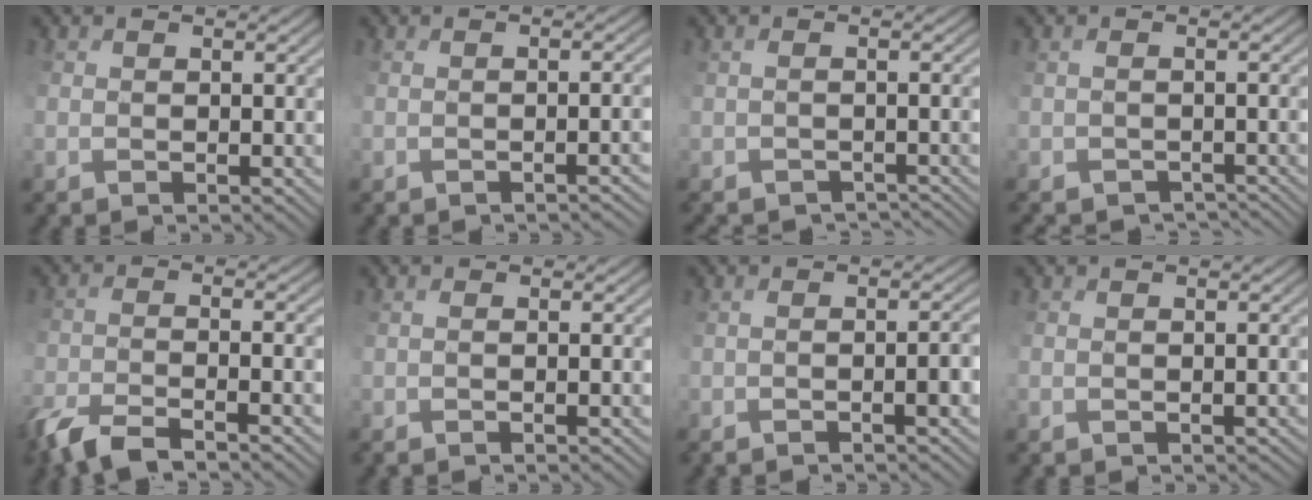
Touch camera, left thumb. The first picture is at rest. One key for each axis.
{"total": 3.0, "fx": -2.1, "fy": 0.5, "fz": 2.1, "tx": -0.010, "ty": 0.003, "tz": -0.004}
{"total": 4.2, "fx": -4.0, "fy": 1.0, "fz": 0.8, "tx": 0.000, "ty": 0.000, "tz": -0.046}
{"total": 4.6, "fx": -4.3, "fy": 1.4, "fz": 1.0, "tx": -0.003, "ty": -0.001, "tz": -0.048}
{"total": 6.4, "fx": -5.0, "fy": 1.1, "fz": 3.8, "tx": -0.082, "ty": -0.003, "tz": -0.095}
{"total": 1.1, "fx": -0.7, "fy": -0.4, "fz": 0.9, "tx": -0.007, "ty": 0.000, "tz": 0.001}
{"total": 2.8, "fx": -1.9, "fy": 0.1, "fz": 2.1, "tx": -0.015, "ty": 0.007, "tz": -0.016}
{"total": 1.0, "fx": -0.6, "fy": 0.6, "fz": 0.6, "tx": -0.003, "ty": -0.004, "tz": -0.003}